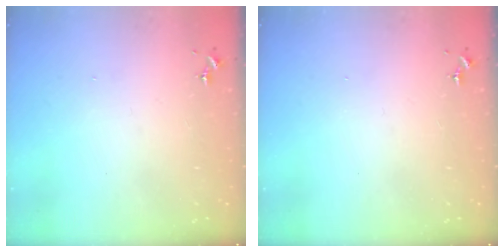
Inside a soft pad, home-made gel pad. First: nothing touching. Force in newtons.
{"total": 0.0}